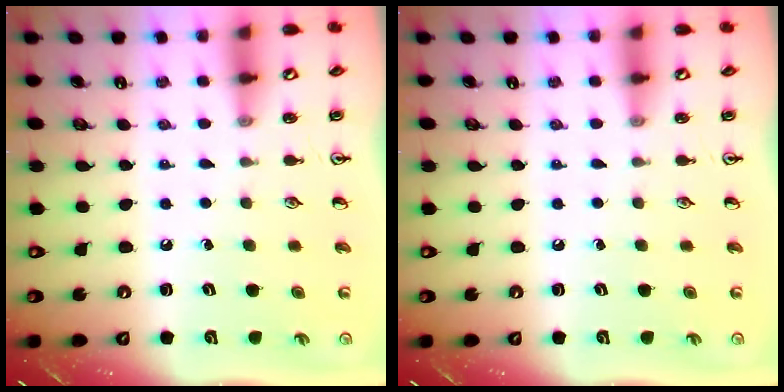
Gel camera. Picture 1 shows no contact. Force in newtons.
{"total": 0.0}